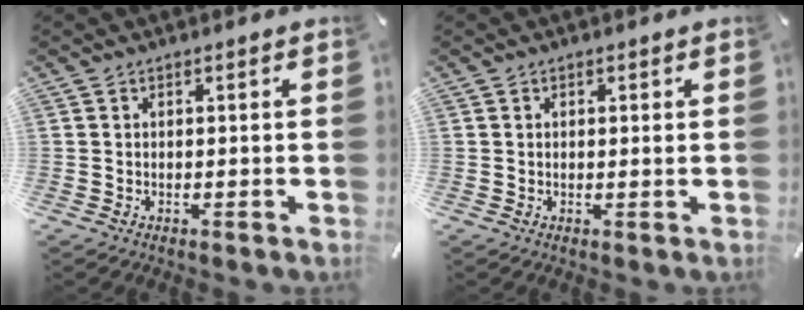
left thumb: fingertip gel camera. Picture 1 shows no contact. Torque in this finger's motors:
{"motor_torque": [-0.05, -0.32, 0.08, -0.06, -0.01]}